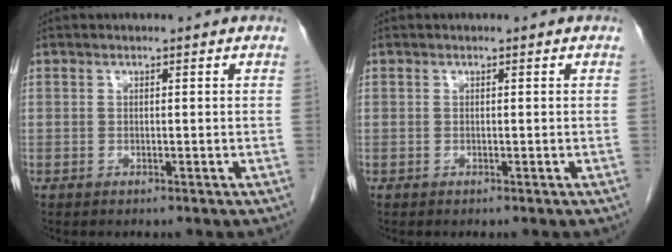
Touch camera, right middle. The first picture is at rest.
{"total": 0.0}